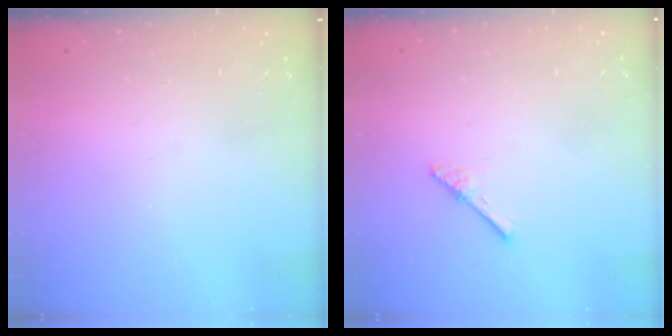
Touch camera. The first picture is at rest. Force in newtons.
{"total": 3.0, "press": 3.0, "slide": 0.3}